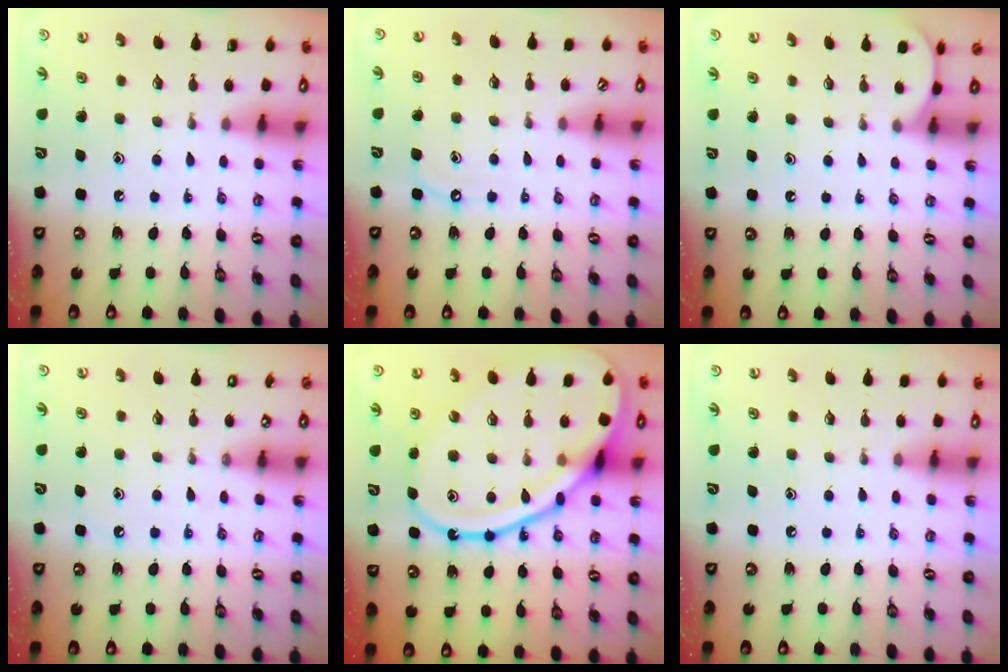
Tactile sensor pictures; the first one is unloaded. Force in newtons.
{"total": 4.5, "press": 4.4, "slide": 0.6}
{"total": 0.9, "press": 0.9, "slide": 0.2}
{"total": 5.3, "press": 5.3, "slide": 0.6}
{"total": 22.4, "press": 22.3, "slide": 1.9}
{"total": 4.0, "press": 4.0, "slide": 0.6}